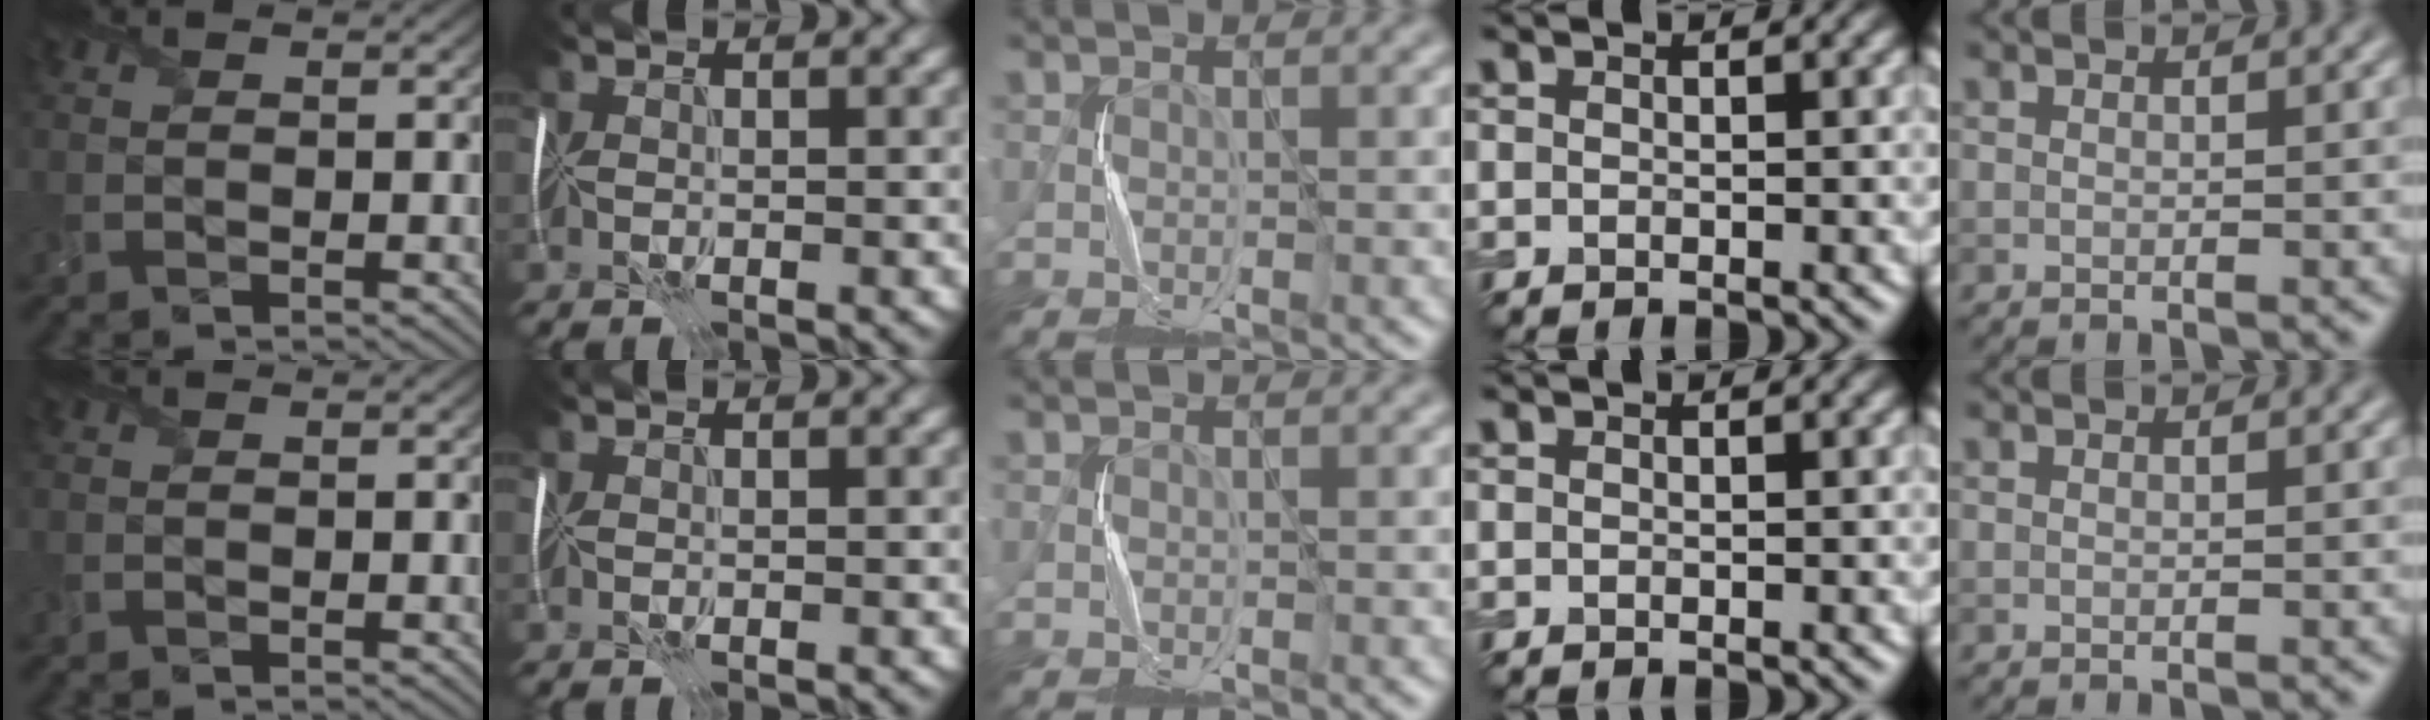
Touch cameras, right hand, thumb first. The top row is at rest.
{}